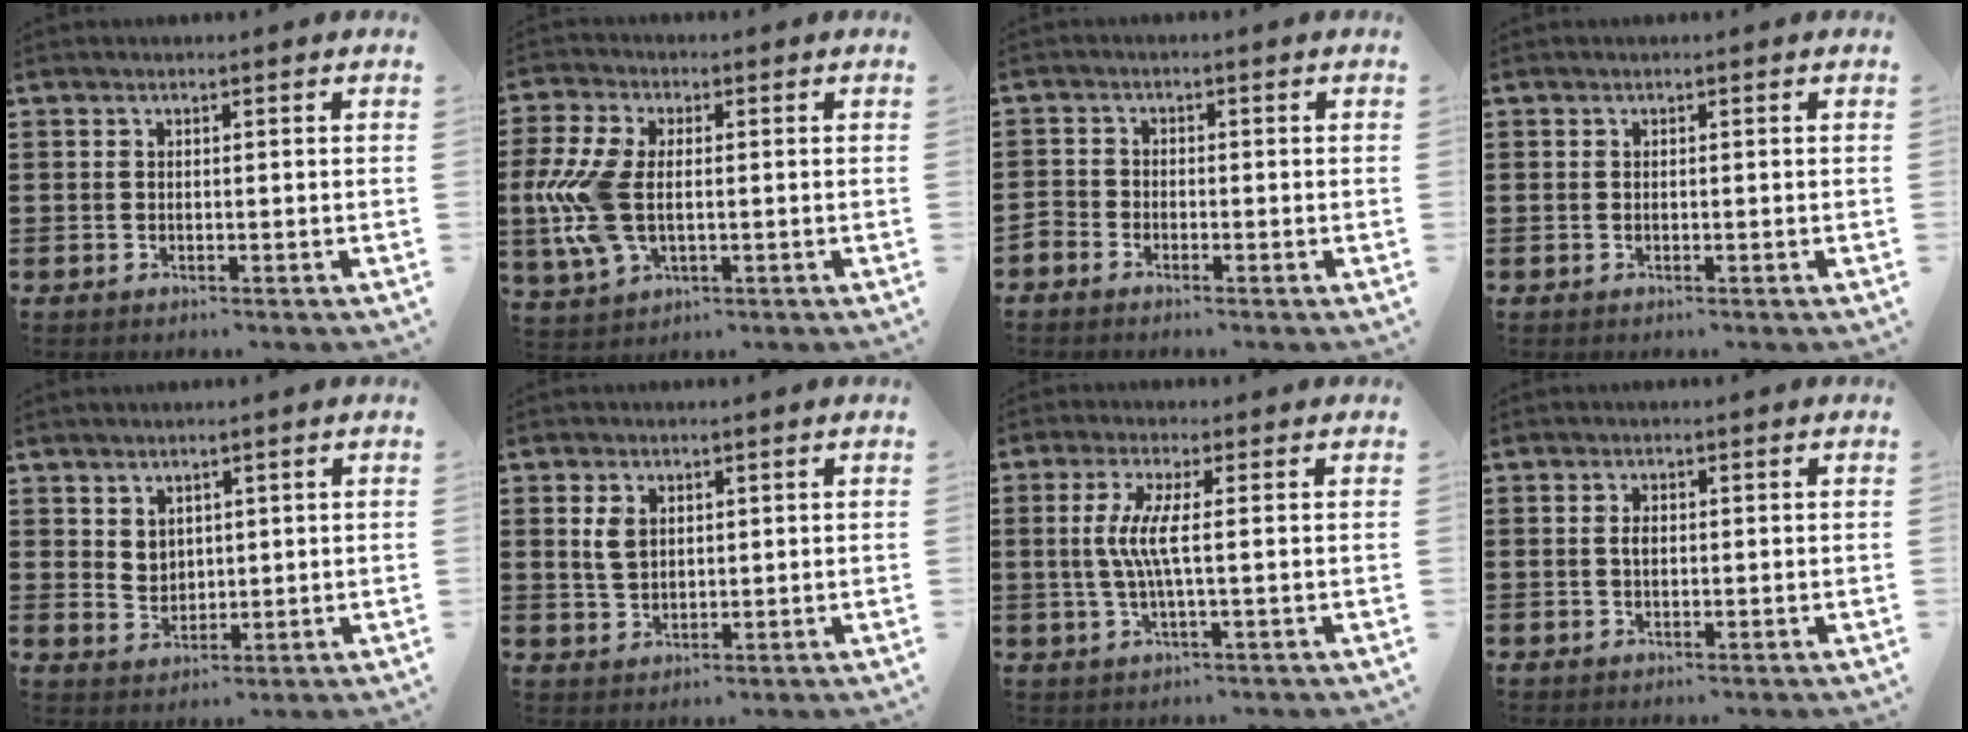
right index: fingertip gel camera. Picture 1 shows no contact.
{"total": 10.0, "force": [-0.3, 5.6, 8.3], "torque": [-0.212, -0.008, -0.013]}
{"total": 1.8, "force": [-1.7, 0.8, 0.1], "torque": [-0.007, 0.004, -0.037]}
{"total": 0.0}
{"total": 3.2, "force": [2.2, 2.3, 0.5], "torque": [-0.020, 0.005, 0.042]}
{"total": 3.7, "force": [1.1, 2.5, 2.5], "torque": [-0.057, 0.010, 0.019]}
{"total": 5.4, "force": [0.1, 0.2, 5.4], "torque": [-0.122, -0.013, -0.009]}
{"total": 1.7, "force": [0.1, 0.9, 1.4], "torque": [-0.030, 0.005, 0.001]}